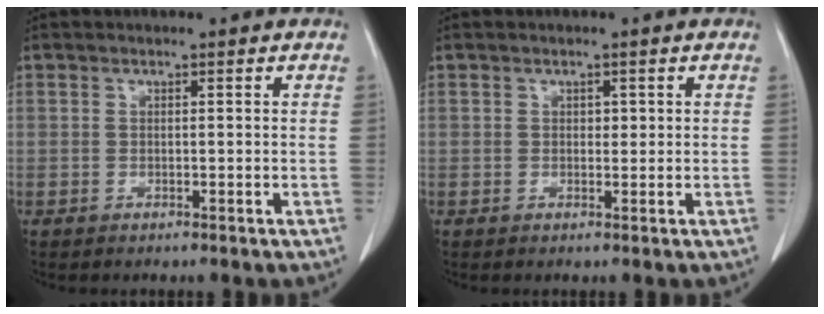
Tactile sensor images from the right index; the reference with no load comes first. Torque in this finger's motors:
{"motor_torque": [0.15, -0.09, 0.01, 0.02]}